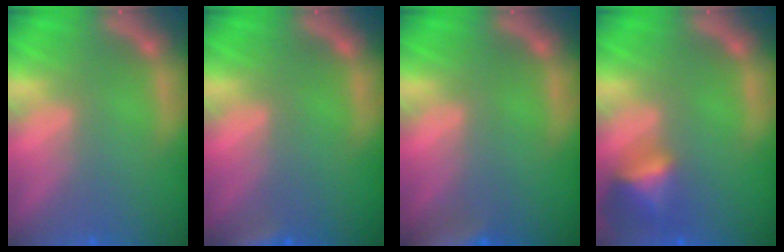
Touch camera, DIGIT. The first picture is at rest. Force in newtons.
{"total": 2.9}
{"total": 7.0}
{"total": 3.5}